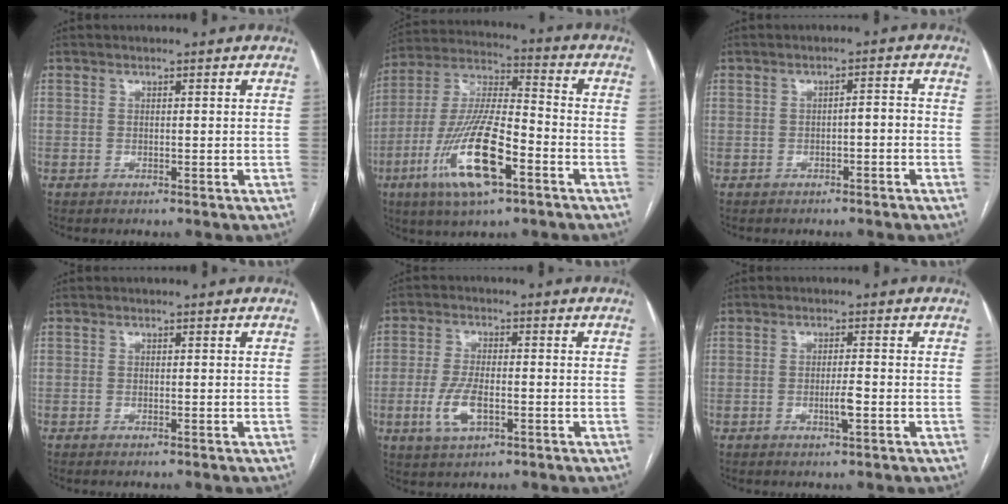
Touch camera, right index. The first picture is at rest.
{"total": 16.9, "force": [-7.1, 3.9, 14.8], "torque": [-0.308, -0.013, -0.126]}
{"total": 2.2, "force": [-0.9, 0.6, 1.9], "torque": [-0.027, 0.009, -0.012]}
{"total": 0.6, "force": [-0.5, -0.1, 0.3], "torque": [-0.008, -0.002, -0.007]}
{"total": 6.1, "force": [-2.0, 2.4, 5.3], "torque": [-0.115, -0.004, -0.034]}
{"total": 2.7, "force": [-0.9, 0.1, 2.5], "torque": [-0.047, -0.003, -0.015]}